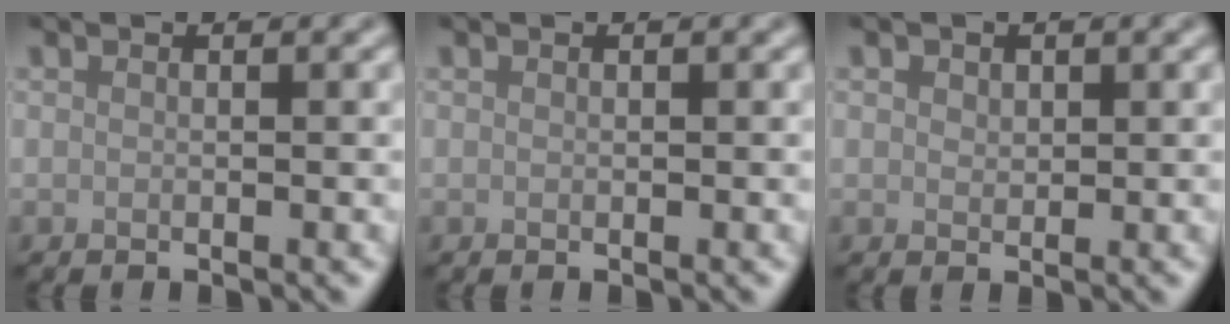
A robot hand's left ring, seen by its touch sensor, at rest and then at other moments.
{"total": 0.0}
{"total": 1.0, "force": [0.5, 0.8, 0.3], "torque": [-0.006, -0.002, 0.007]}